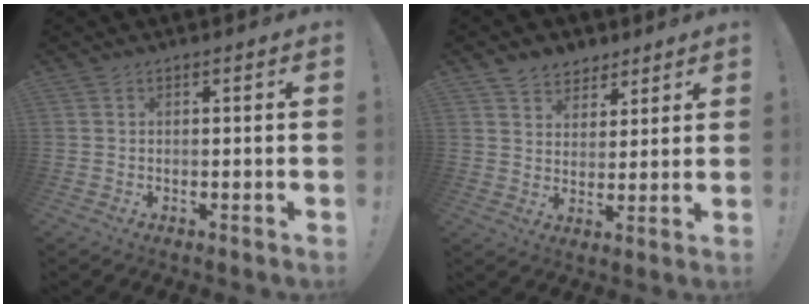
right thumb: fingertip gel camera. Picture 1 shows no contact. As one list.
[{"total": 6.9, "force": [4.9, 4.7, 0.8], "torque": [-0.016, -0.032, 0.097]}]